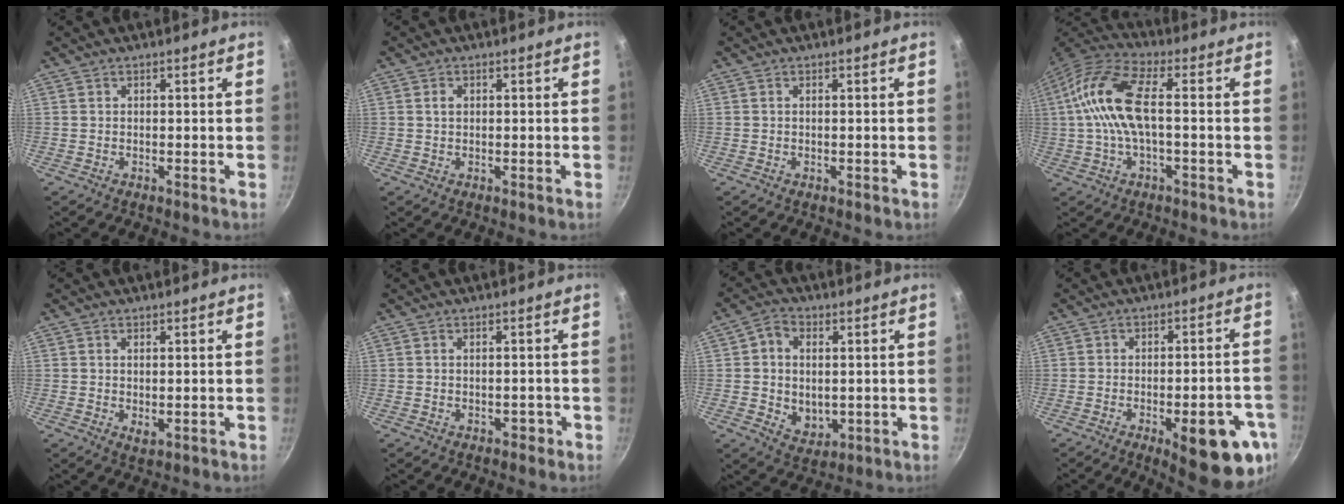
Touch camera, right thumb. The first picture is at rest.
{"total": 1.4, "force": [0.3, 1.1, 0.8], "torque": [-0.010, 0.004, 0.006]}
{"total": 0.0}
{"total": 13.5, "force": [0.3, 5.6, 12.3], "torque": [-0.257, 0.028, -0.011]}
{"total": 2.1, "force": [0.1, 1.1, 1.8], "torque": [-0.030, -0.007, 0.004]}
{"total": 1.5, "force": [-0.7, 1.0, 0.9], "torque": [-0.006, 0.009, -0.005]}
{"total": 9.0, "force": [0.6, 7.1, 5.6], "torque": [-0.068, -0.015, 0.015]}
{"total": 16.7, "force": [-6.5, 5.8, 14.2], "torque": [-0.141, 0.014, -0.078]}